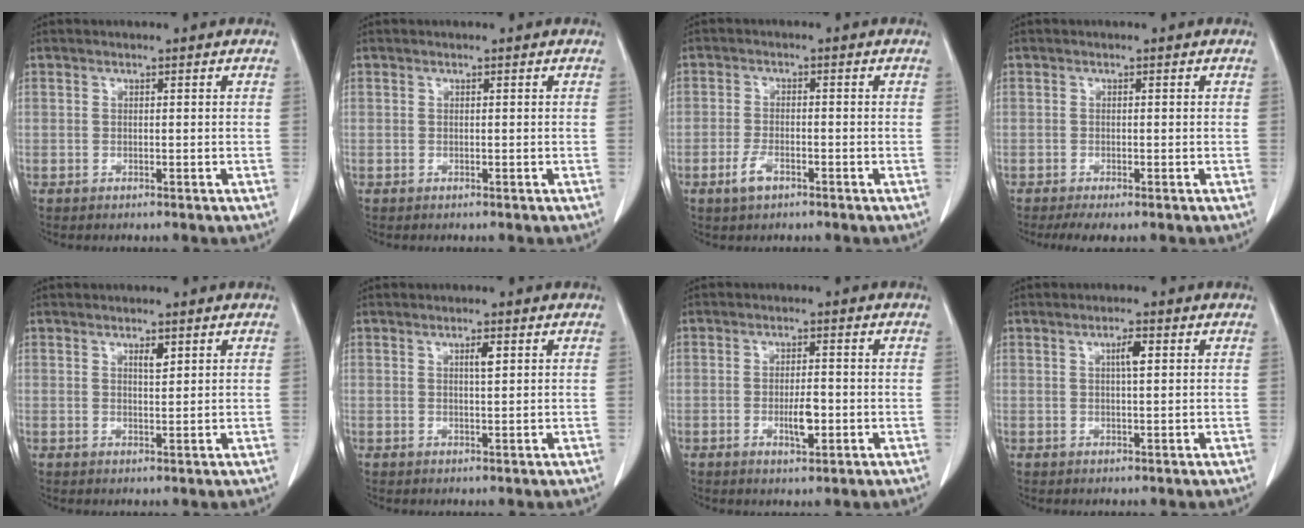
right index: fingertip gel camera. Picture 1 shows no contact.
{"total": 0.0}
{"total": 3.2, "force": [-1.9, 1.2, 2.2], "torque": [-0.050, 0.000, -0.035]}
{"total": 2.3, "force": [-1.5, 0.5, 1.6], "torque": [-0.033, -0.008, -0.027]}
{"total": 1.7, "force": [1.0, 0.5, 1.3], "torque": [-0.024, -0.003, 0.016]}
{"total": 1.7, "force": [0.6, 0.2, 1.5], "torque": [-0.029, -0.001, 0.010]}
{"total": 3.8, "force": [-1.0, 1.1, 3.5], "torque": [-0.065, 0.000, -0.012]}
{"total": 2.4, "force": [0.8, 0.3, 2.3], "torque": [-0.041, 0.001, 0.012]}